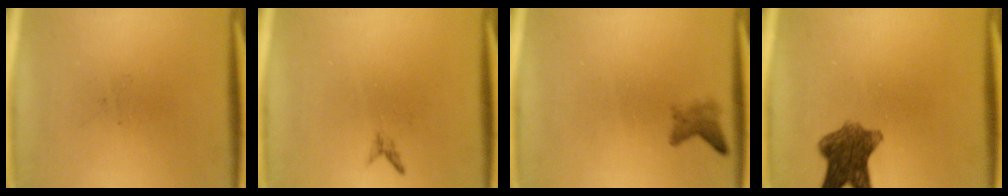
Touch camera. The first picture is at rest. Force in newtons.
{"total": 0.7}
{"total": 1.7}
{"total": 7.5}